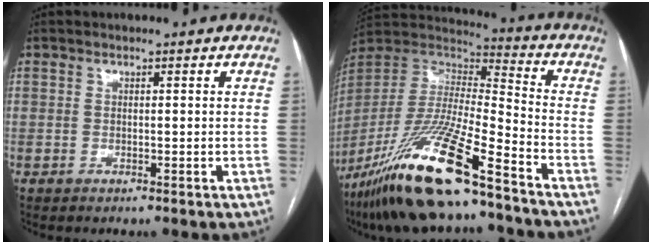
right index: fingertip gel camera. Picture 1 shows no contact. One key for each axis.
{"total": 21.7, "fx": -15.1, "fy": 2.0, "fz": 15.5, "tx": -0.331, "ty": -0.041, "tz": -0.284}